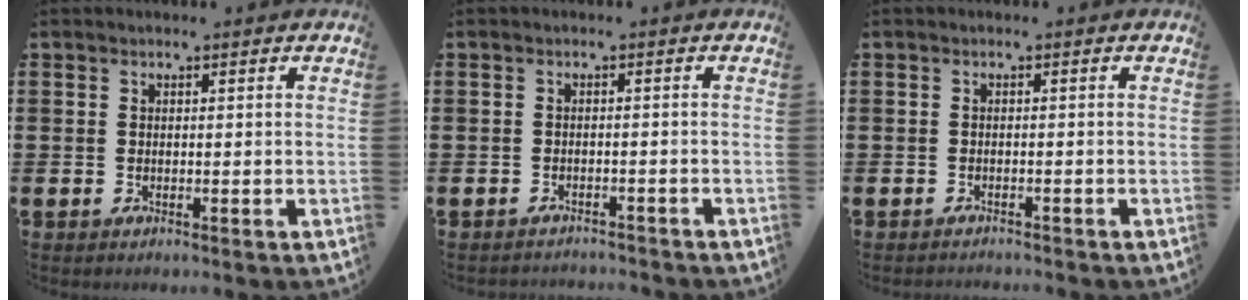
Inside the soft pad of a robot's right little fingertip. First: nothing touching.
{"total": 1.2, "force": [-1.2, 0.0, -0.1], "torque": [-0.001, 0.002, -0.024]}
{"total": 0.8, "force": [-0.7, -0.1, -0.1], "torque": [0.001, 0.000, -0.016]}